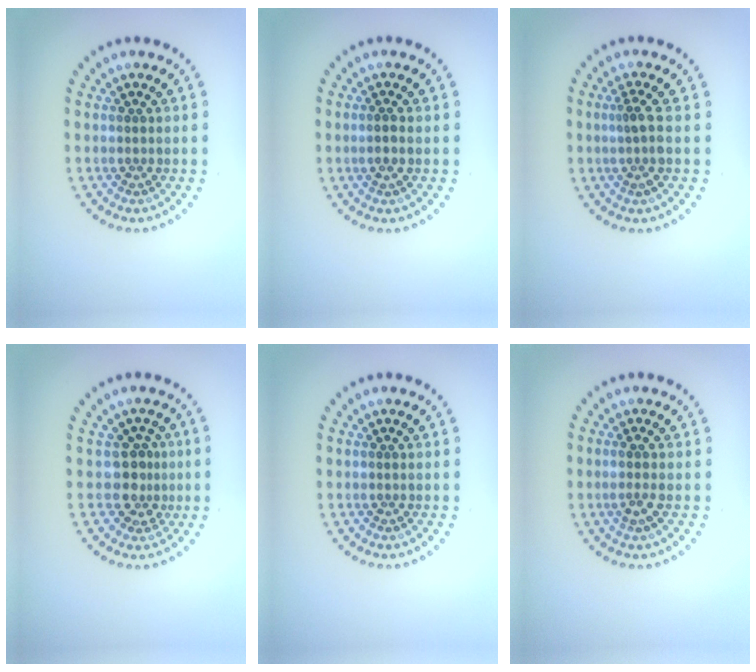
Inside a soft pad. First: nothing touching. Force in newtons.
{"total": 0.9, "press": 0.6, "slide": 0.6}
{"total": 1.8, "press": 1.3, "slide": 1.2}
{"total": 2.5, "press": 2.0, "slide": 1.6}
{"total": 0.0}
{"total": 1.4, "press": 1.1, "slide": 0.8}